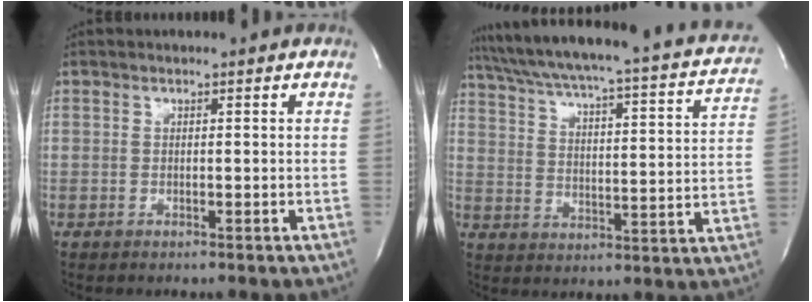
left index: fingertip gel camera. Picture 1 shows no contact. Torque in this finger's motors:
{"motor_torque": [0.55, -0.53, 0.14, 0.07]}